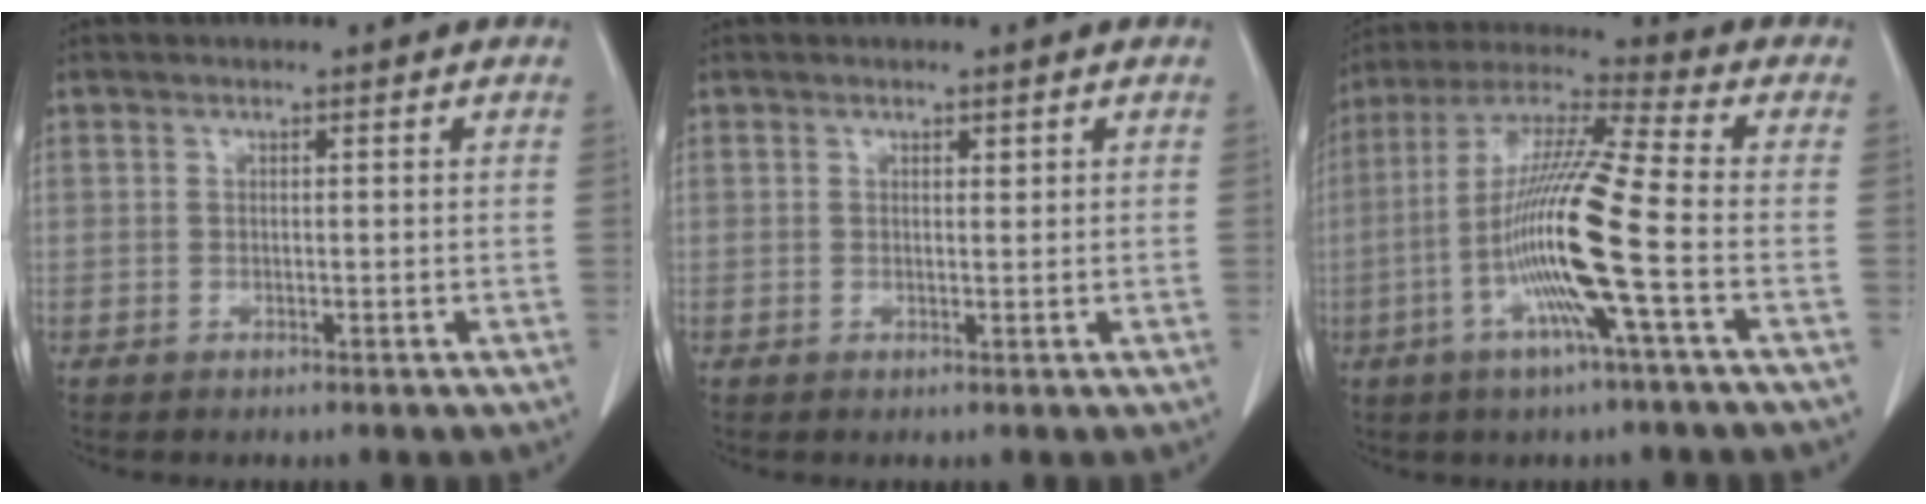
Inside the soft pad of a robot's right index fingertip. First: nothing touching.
{"total": 0.6, "force": [0.4, 0.2, 0.4], "torque": [-0.008, -0.004, 0.006]}
{"total": 15.0, "force": [-3.9, -0.7, 14.5], "torque": [-0.283, -0.003, -0.085]}